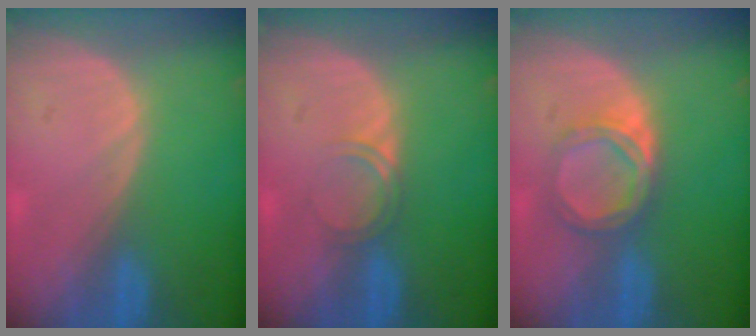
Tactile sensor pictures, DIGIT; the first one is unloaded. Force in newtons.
{"total": 2.0, "press": 2.0, "slide": 0.2}
{"total": 4.5, "press": 4.5, "slide": 0.5}